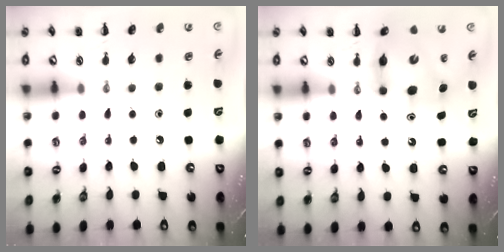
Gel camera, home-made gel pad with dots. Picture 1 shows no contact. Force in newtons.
{"total": 6.8, "press": 6.7, "slide": 1.3}